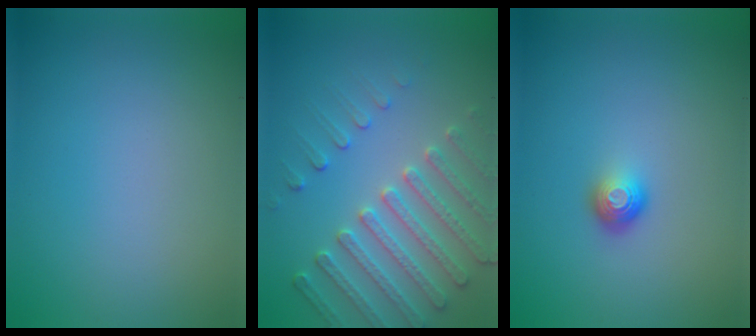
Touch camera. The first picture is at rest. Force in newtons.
{"total": 4.4, "press": 4.3, "slide": 1.2}
{"total": 1.6, "press": 1.1, "slide": 1.2}